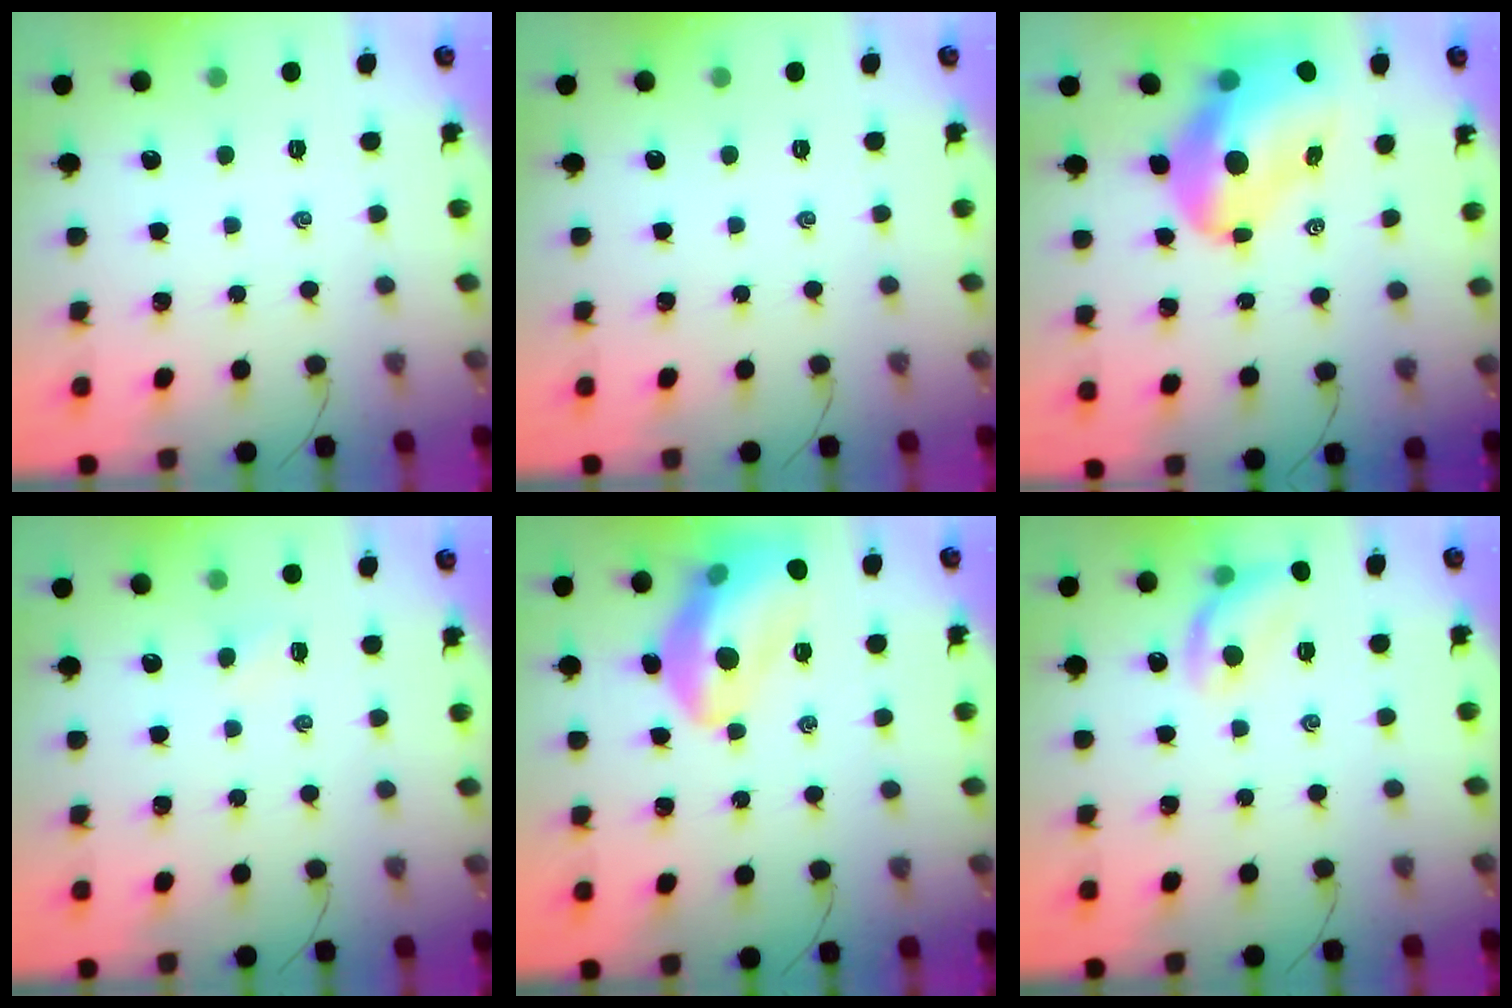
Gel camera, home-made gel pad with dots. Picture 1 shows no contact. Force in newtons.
{"total": 0.0}
{"total": 15.9, "press": 15.1, "slide": 4.7}
{"total": 2.5, "press": 2.4, "slide": 0.8}
{"total": 15.9, "press": 15.7, "slide": 2.2}
{"total": 10.9, "press": 10.7, "slide": 2.1}